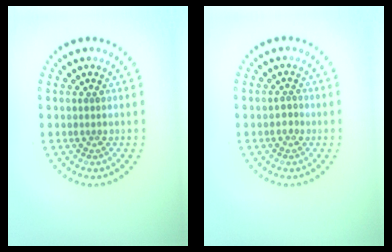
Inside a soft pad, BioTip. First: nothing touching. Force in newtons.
{"total": 1.0, "press": 0.9, "slide": 0.4}